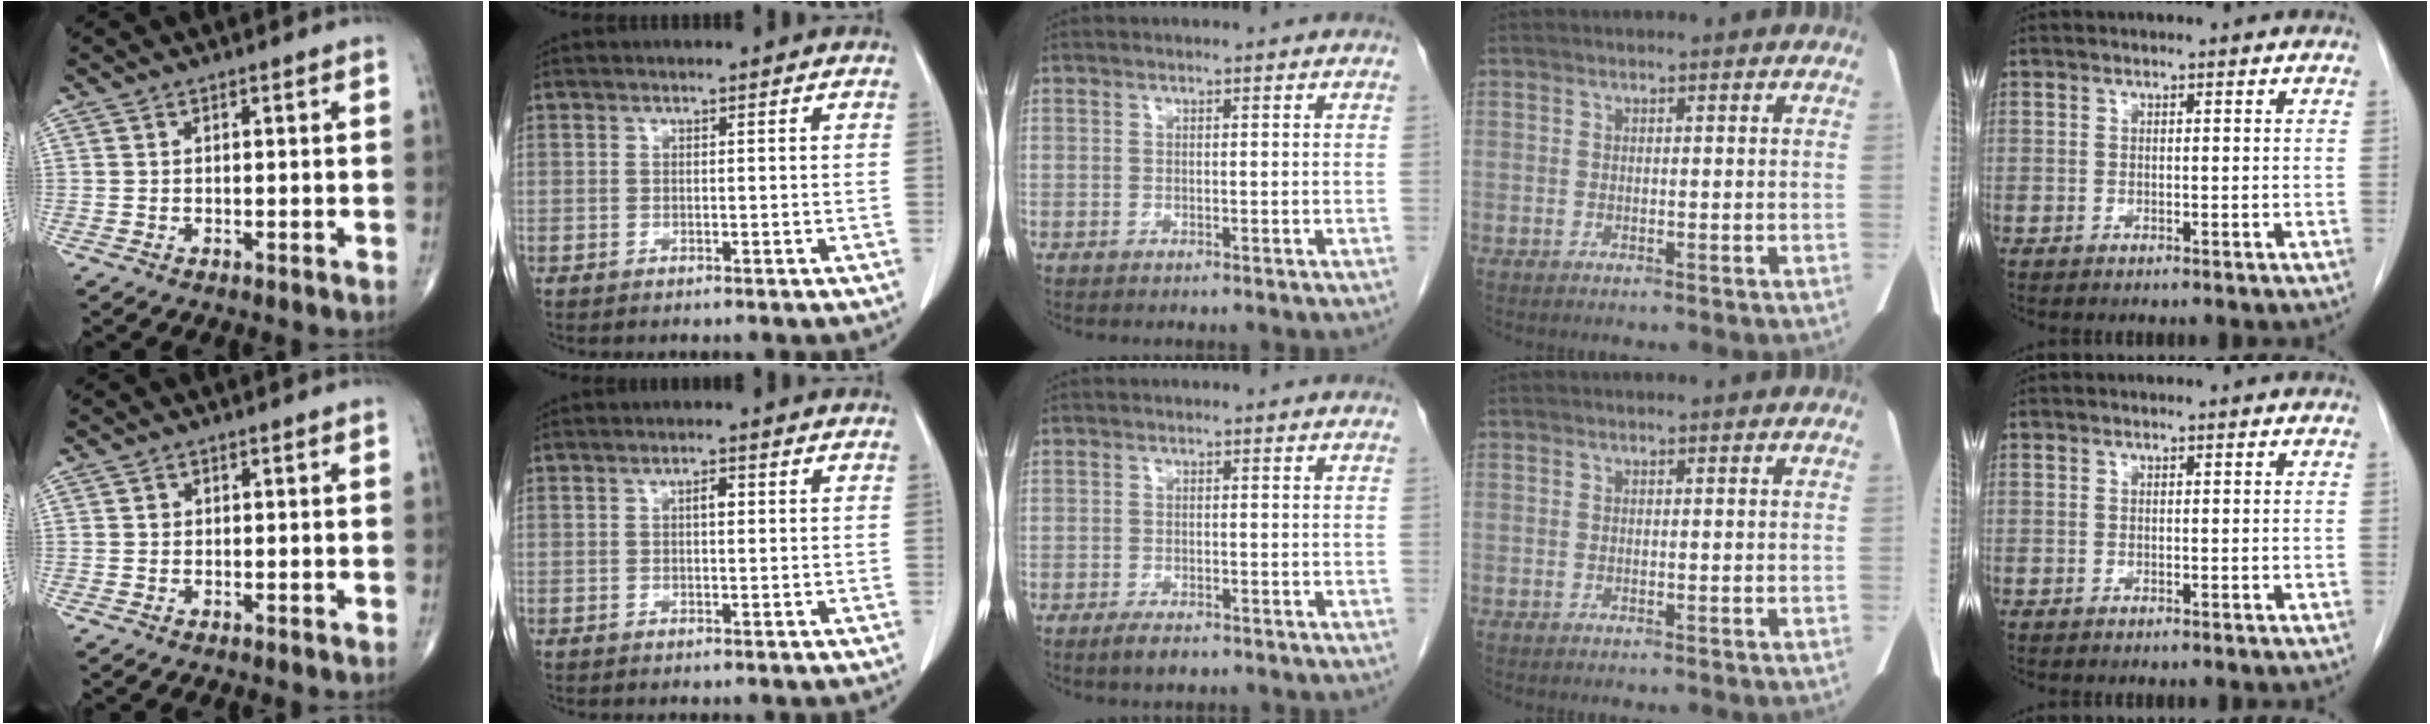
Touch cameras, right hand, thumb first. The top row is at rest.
{"thumb": {"total": 0.6, "force": [0.0, 0.5, 0.2], "torque": [0.001, 0.002, 0.000]}, "index": {"total": 1.5, "force": [0.3, 0.6, 1.4], "torque": [-0.023, 0.004, 0.005]}, "middle": {"total": 2.2, "force": [-1.6, 0.7, 1.4], "torque": [-0.028, -0.004, -0.024]}}